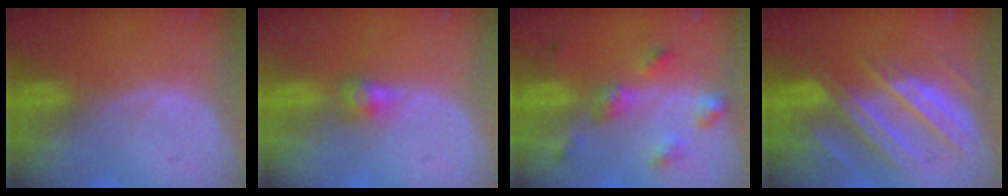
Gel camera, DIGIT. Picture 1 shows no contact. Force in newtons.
{"total": 2.7, "press": 2.5, "slide": 0.9}
{"total": 6.0, "press": 5.8, "slide": 1.5}
{"total": 10.6, "press": 9.3, "slide": 5.0}